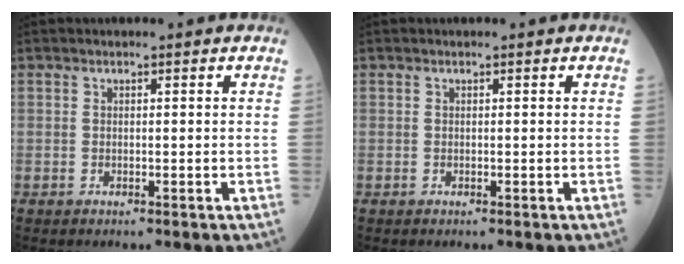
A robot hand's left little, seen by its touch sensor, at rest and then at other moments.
{"total": 0.0}